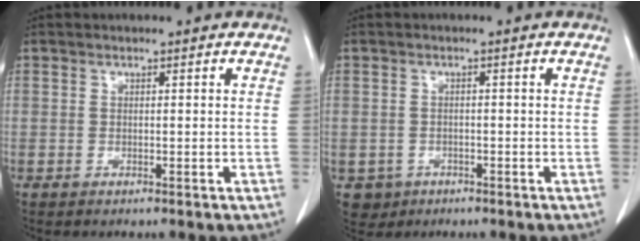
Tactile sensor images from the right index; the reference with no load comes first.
{"total": 3.3, "force": [-1.4, 3.0, 0.2], "torque": [0.000, 0.008, -0.017]}